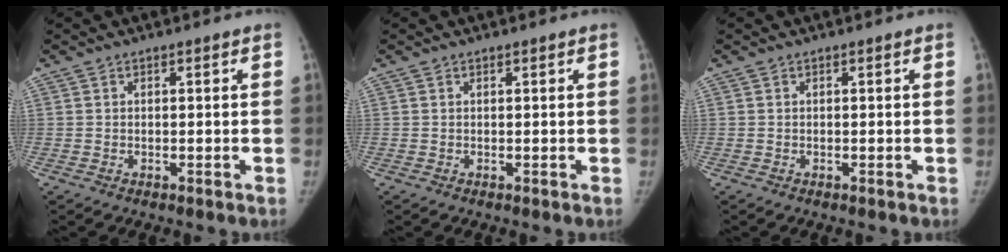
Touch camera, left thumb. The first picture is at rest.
{"total": 0.0}
{"total": 0.0}